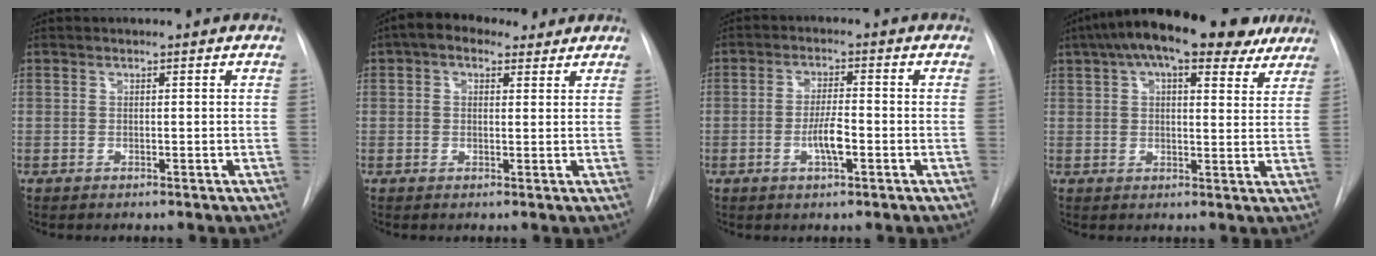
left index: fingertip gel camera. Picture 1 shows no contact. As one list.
[{"total": 5.4, "force": [3.5, 3.1, 2.8], "torque": [-0.047, 0.035, 0.054]}, {"total": 4.5, "force": [-1.4, 0.9, 4.2], "torque": [-0.081, 0.001, -0.026]}, {"total": 20.1, "force": [14.0, 7.3, 12.4], "torque": [-0.208, 0.064, 0.189]}]